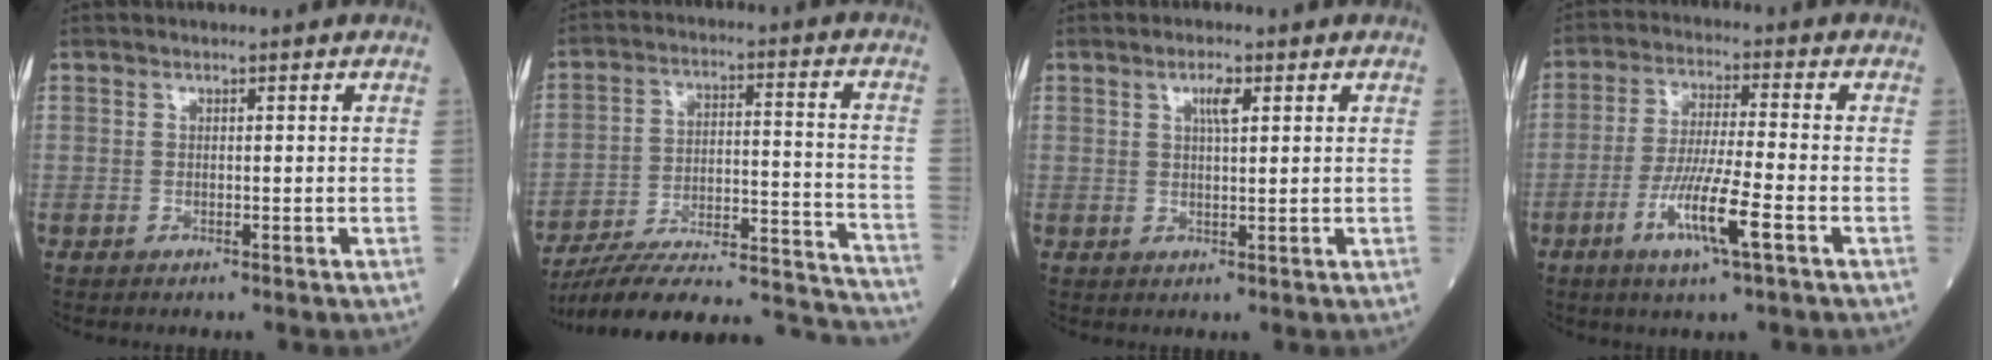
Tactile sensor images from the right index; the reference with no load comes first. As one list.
[{"total": 25.6, "force": [-24.0, 2.2, 8.7], "torque": [-0.085, 0.011, -0.343]}, {"total": 2.7, "force": [1.2, 0.5, 2.4], "torque": [-0.047, 0.002, 0.022]}, {"total": 9.4, "force": [-4.0, 0.2, 8.5], "torque": [-0.167, -0.012, -0.072]}]